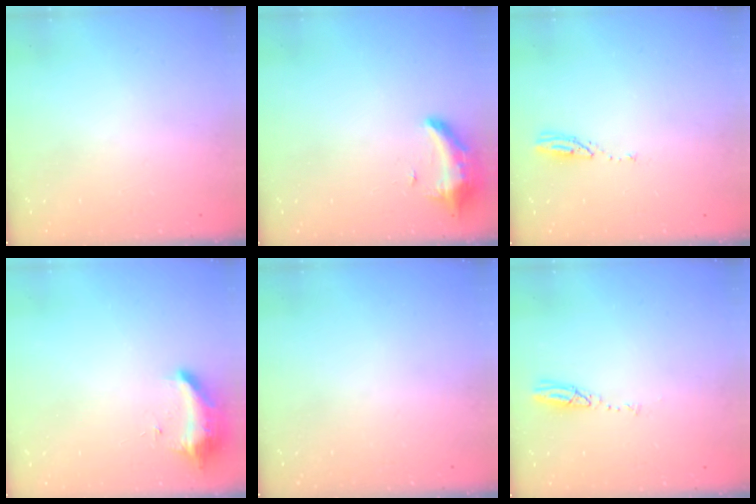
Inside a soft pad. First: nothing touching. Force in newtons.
{"total": 8.3, "press": 8.2, "slide": 1.5}
{"total": 3.6, "press": 3.6, "slide": 0.3}
{"total": 9.1, "press": 9.1, "slide": 0.0}
{"total": 0.0}
{"total": 3.6, "press": 3.6, "slide": 0.2}